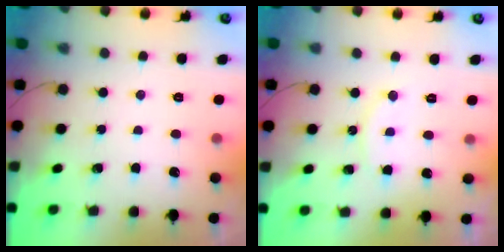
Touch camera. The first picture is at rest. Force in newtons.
{"total": 7.7, "press": 7.7, "slide": 0.2}